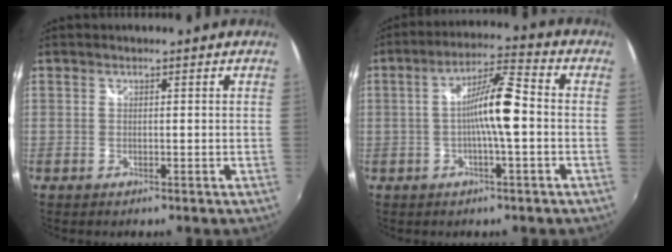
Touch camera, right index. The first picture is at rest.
{"total": 9.4, "force": [-1.1, 1.0, 9.3], "torque": [-0.166, 0.014, -0.021]}